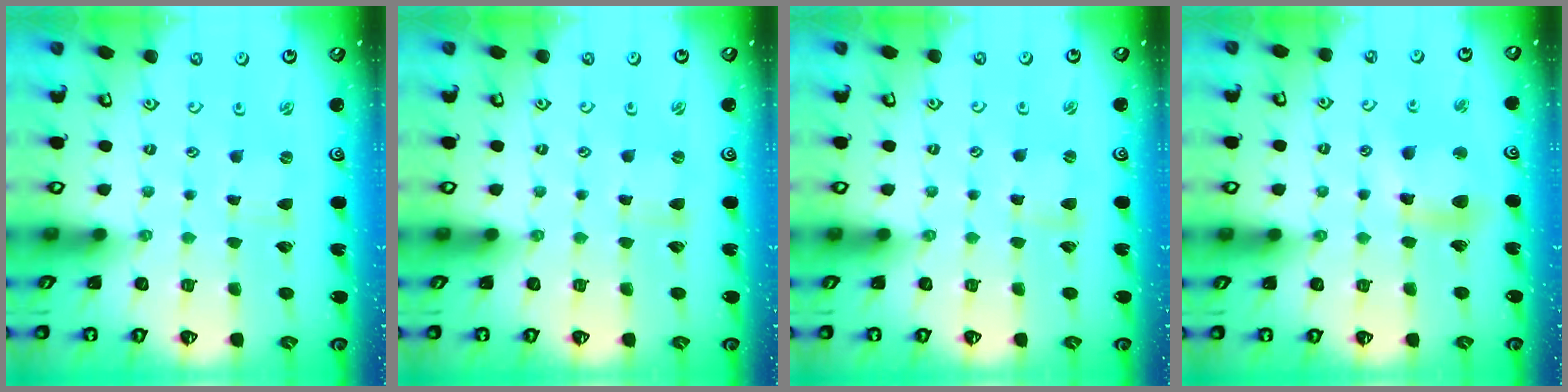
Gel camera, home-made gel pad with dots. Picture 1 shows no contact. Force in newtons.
{"total": 0.0}
{"total": 1.3, "press": 1.3, "slide": 0.1}
{"total": 11.7, "press": 11.6, "slide": 1.5}